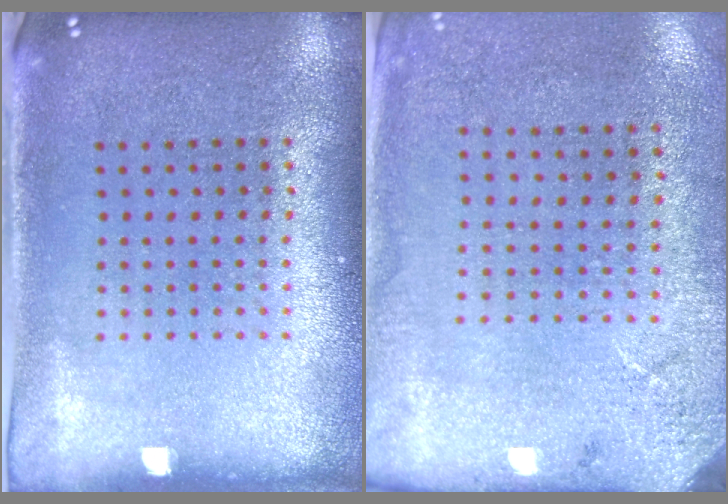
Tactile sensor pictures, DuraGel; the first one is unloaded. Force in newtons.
{"total": 2.7, "press": 2.2, "slide": 1.5}